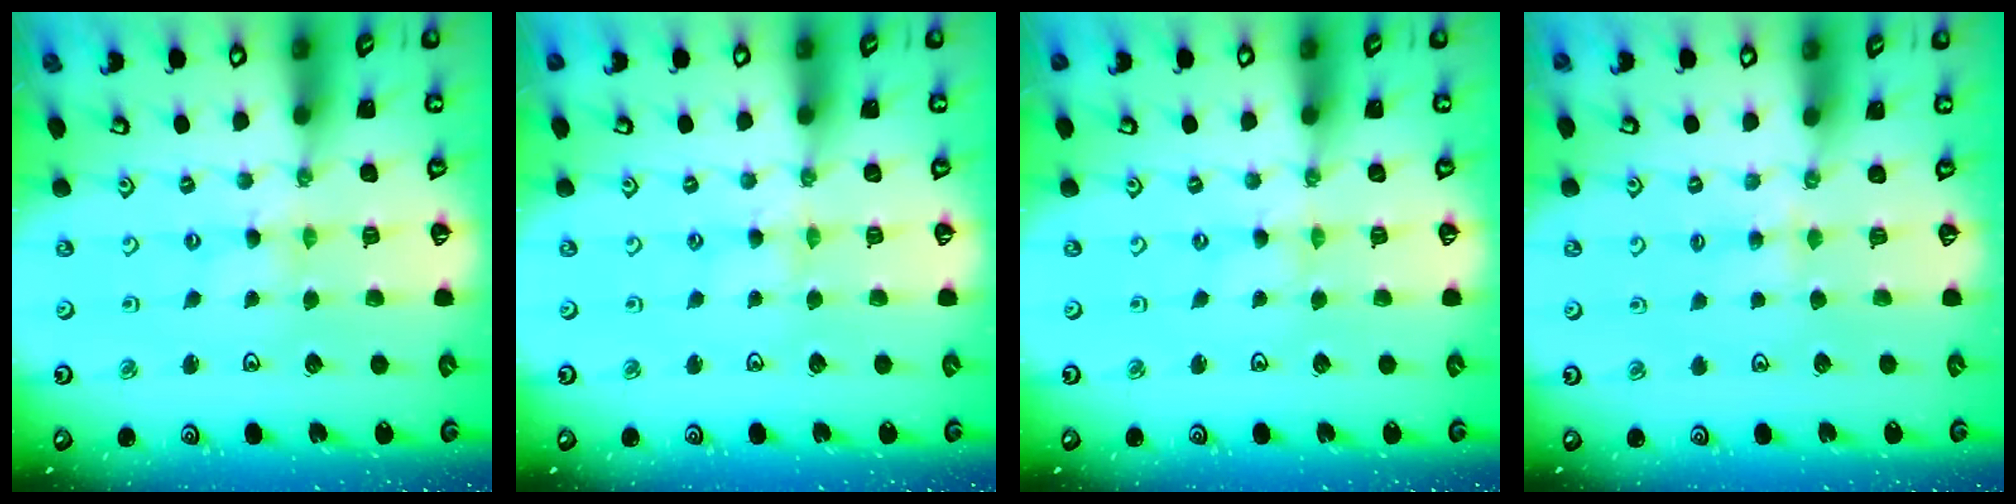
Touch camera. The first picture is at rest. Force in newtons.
{"total": 2.8, "press": 2.8, "slide": 0.4}
{"total": 0.0}
{"total": 3.5, "press": 3.5, "slide": 0.4}